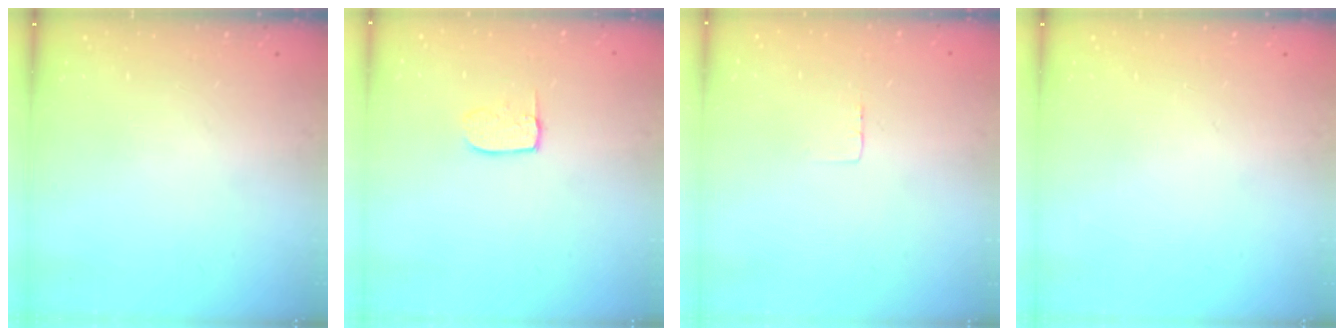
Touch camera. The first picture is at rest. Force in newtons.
{"total": 5.4, "press": 5.4, "slide": 0.3}
{"total": 2.3, "press": 2.3, "slide": 0.1}
{"total": 0.0}